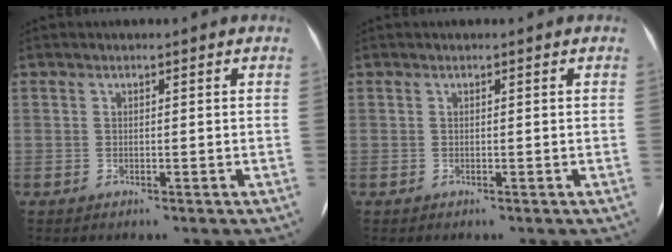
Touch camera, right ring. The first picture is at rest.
{"total": 0.0}